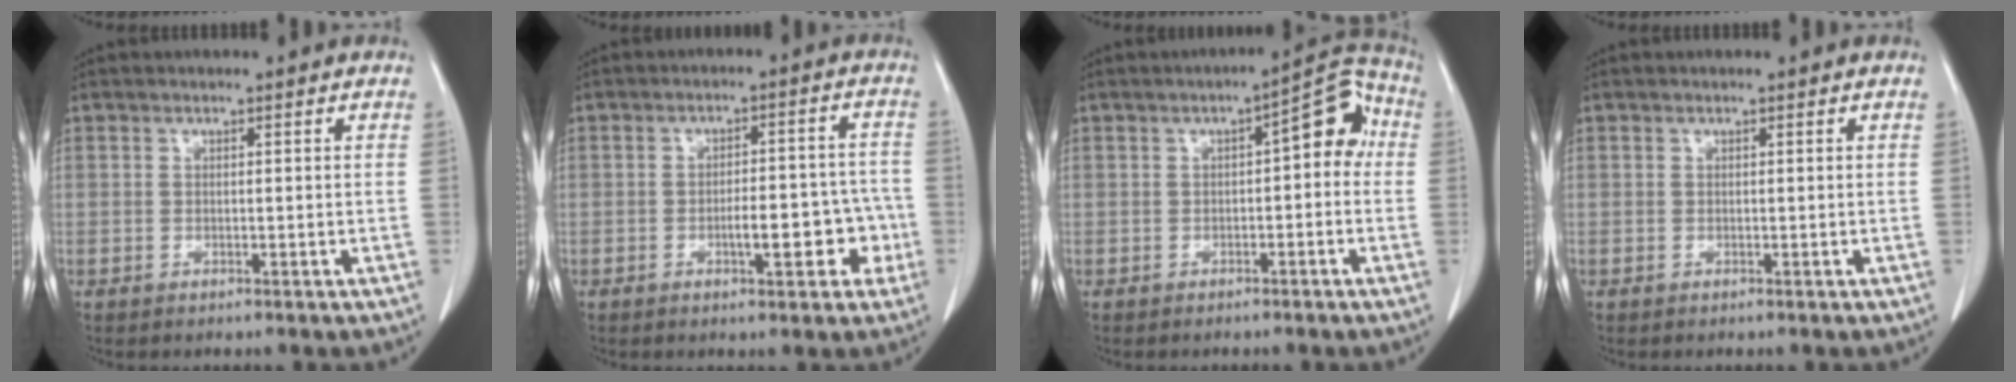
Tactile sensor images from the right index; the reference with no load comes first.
{"total": 7.3, "force": [-2.6, 2.6, 6.3], "torque": [-0.079, 0.026, -0.031]}
{"total": 7.1, "force": [-0.1, 2.8, 6.5], "torque": [-0.076, 0.036, -0.006]}
{"total": 0.0}